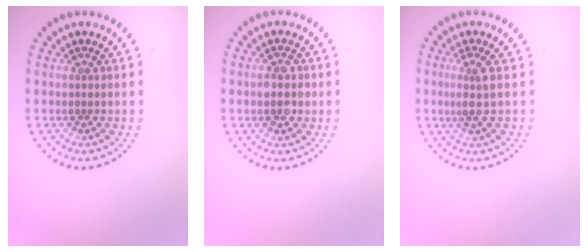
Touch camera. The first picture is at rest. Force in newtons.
{"total": 2.1, "press": 2.1, "slide": 0.2}
{"total": 2.3, "press": 1.7, "slide": 1.6}